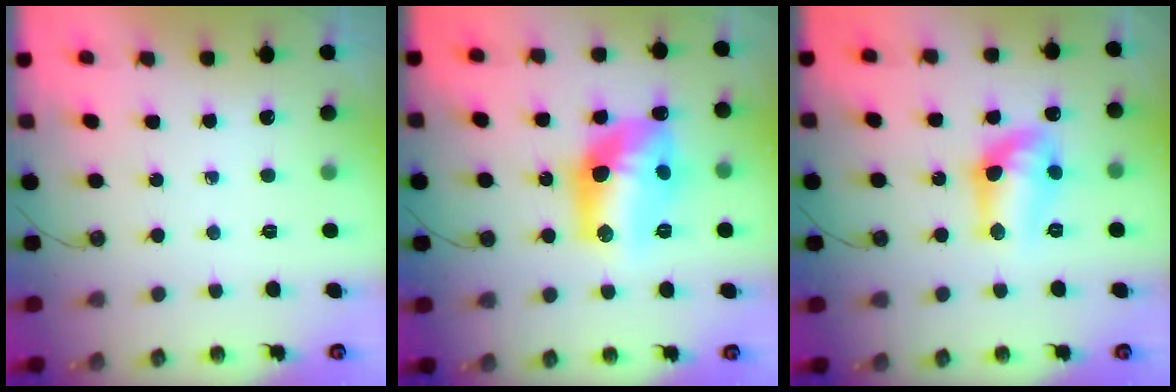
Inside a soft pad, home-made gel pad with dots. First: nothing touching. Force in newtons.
{"total": 15.6, "press": 15.5, "slide": 1.0}
{"total": 12.9, "press": 12.7, "slide": 2.4}